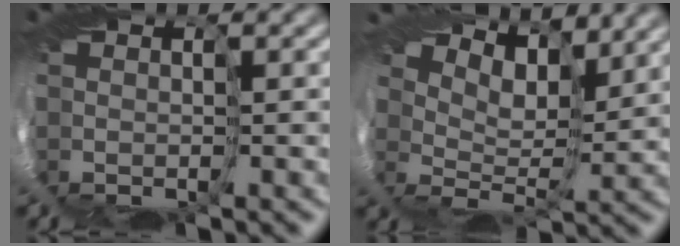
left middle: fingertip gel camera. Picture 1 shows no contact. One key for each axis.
{"total": 6.2, "fx": 6.0, "fy": 0.0, "fz": 1.3, "tx": -0.020, "ty": 0.012, "tz": 0.054}